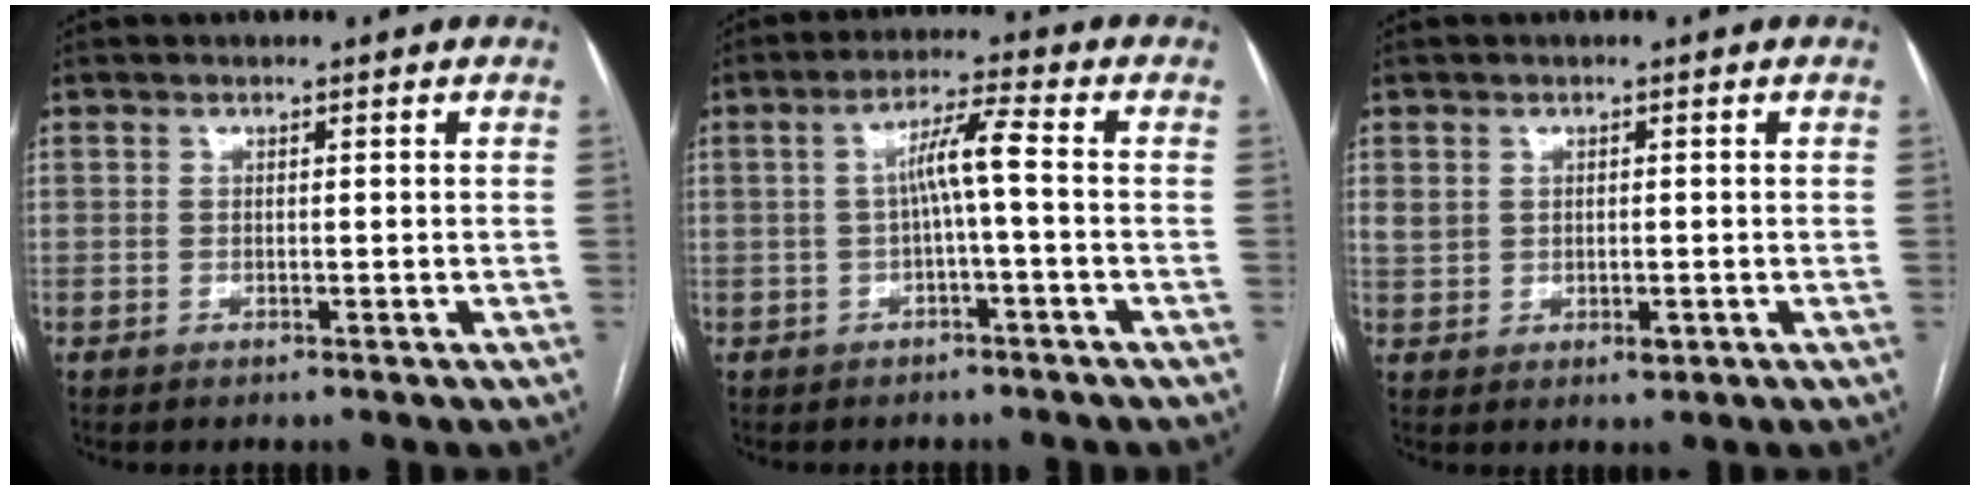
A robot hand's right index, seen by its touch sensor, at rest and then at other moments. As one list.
[{"total": 5.2, "force": [-0.5, -0.1, 5.2], "torque": [-0.090, 0.021, -0.004]}, {"total": 3.3, "force": [0.1, 2.4, 2.3], "torque": [-0.043, 0.008, 0.014]}]